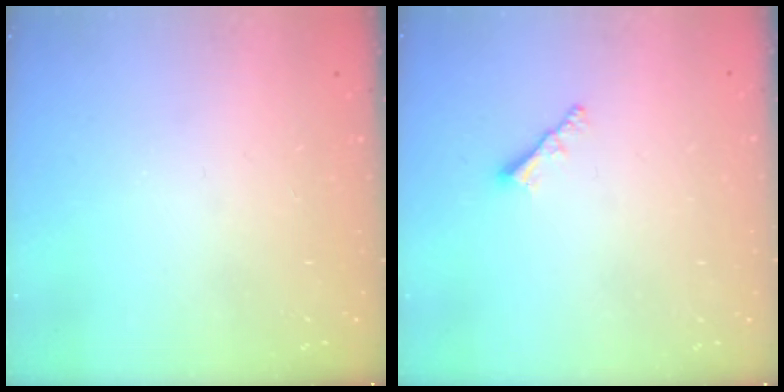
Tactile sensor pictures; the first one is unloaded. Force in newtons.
{"total": 2.1, "press": 2.0, "slide": 0.5}